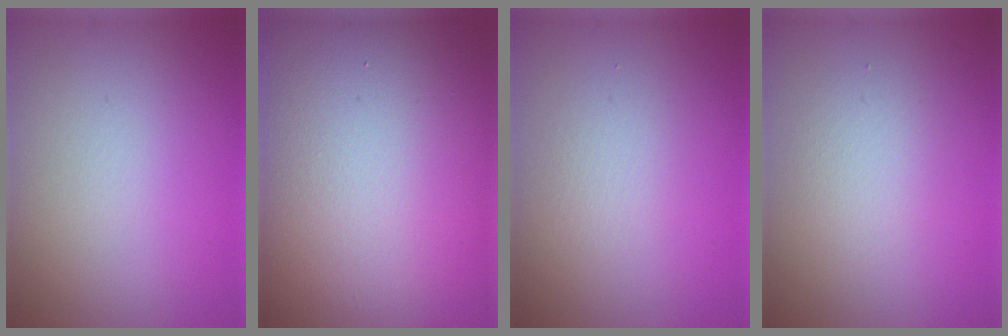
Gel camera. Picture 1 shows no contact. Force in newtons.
{"total": 23.2, "press": 23.2, "slide": 1.1}
{"total": 1.3, "press": 1.3, "slide": 0.1}
{"total": 2.1, "press": 2.1, "slide": 0.0}